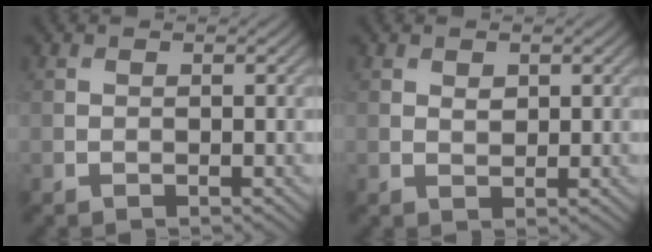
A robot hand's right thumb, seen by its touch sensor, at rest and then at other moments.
{"total": 1.1, "force": [0.6, 0.7, 0.7], "torque": [-0.013, -0.003, 0.013]}